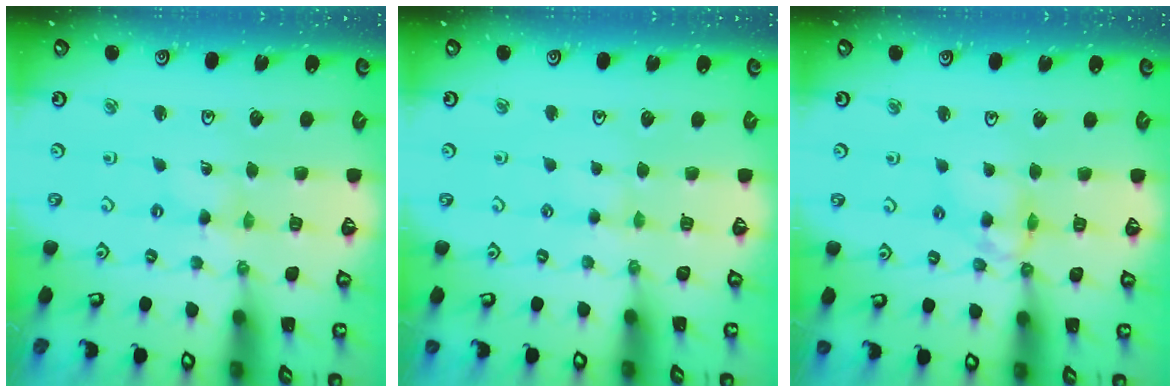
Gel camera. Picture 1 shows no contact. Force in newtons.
{"total": 2.2, "press": 2.2, "slide": 0.4}
{"total": 8.5, "press": 8.5, "slide": 0.7}